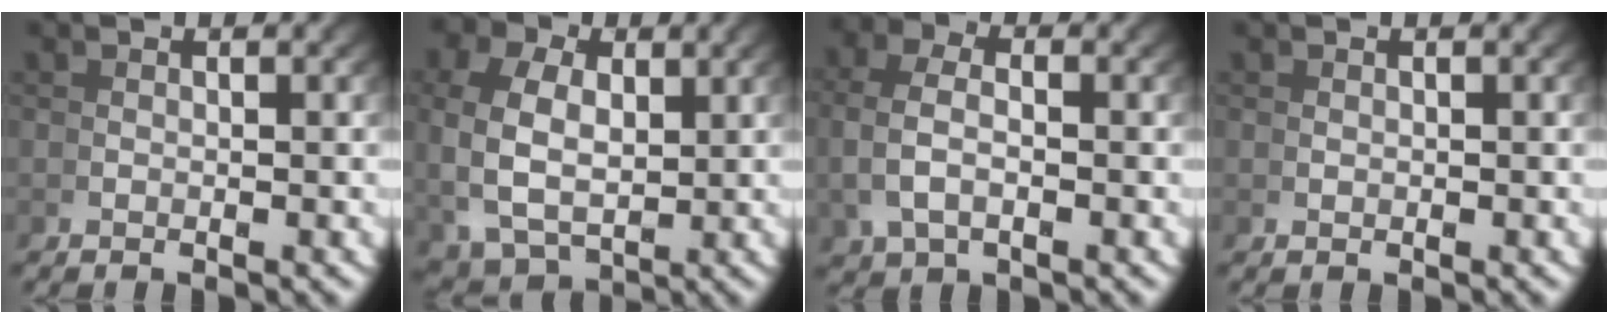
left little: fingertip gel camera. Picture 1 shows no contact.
{"total": 7.3, "force": [0.9, 5.6, 4.6], "torque": [-0.105, -0.024, 0.028]}
{"total": 2.9, "force": [0.2, 1.6, 2.4], "torque": [-0.060, -0.006, 0.014]}
{"total": 0.5, "force": [0.3, -0.4, -0.1], "torque": [-0.001, -0.005, 0.013]}